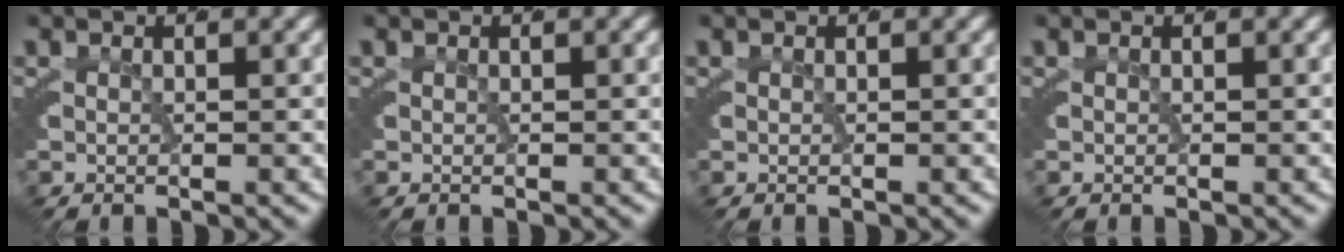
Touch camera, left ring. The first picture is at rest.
{"total": 0.0}
{"total": 0.0}
{"total": 0.0}